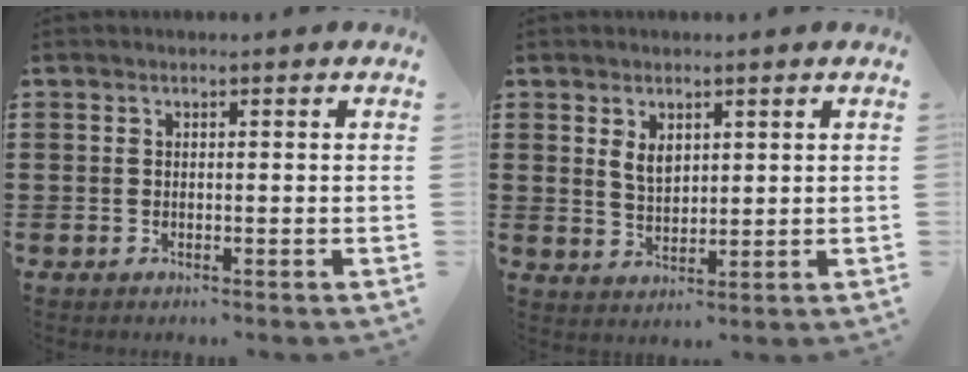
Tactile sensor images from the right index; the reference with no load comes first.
{"total": 3.3, "force": [1.6, 2.1, 2.1], "torque": [-0.039, 0.004, 0.027]}